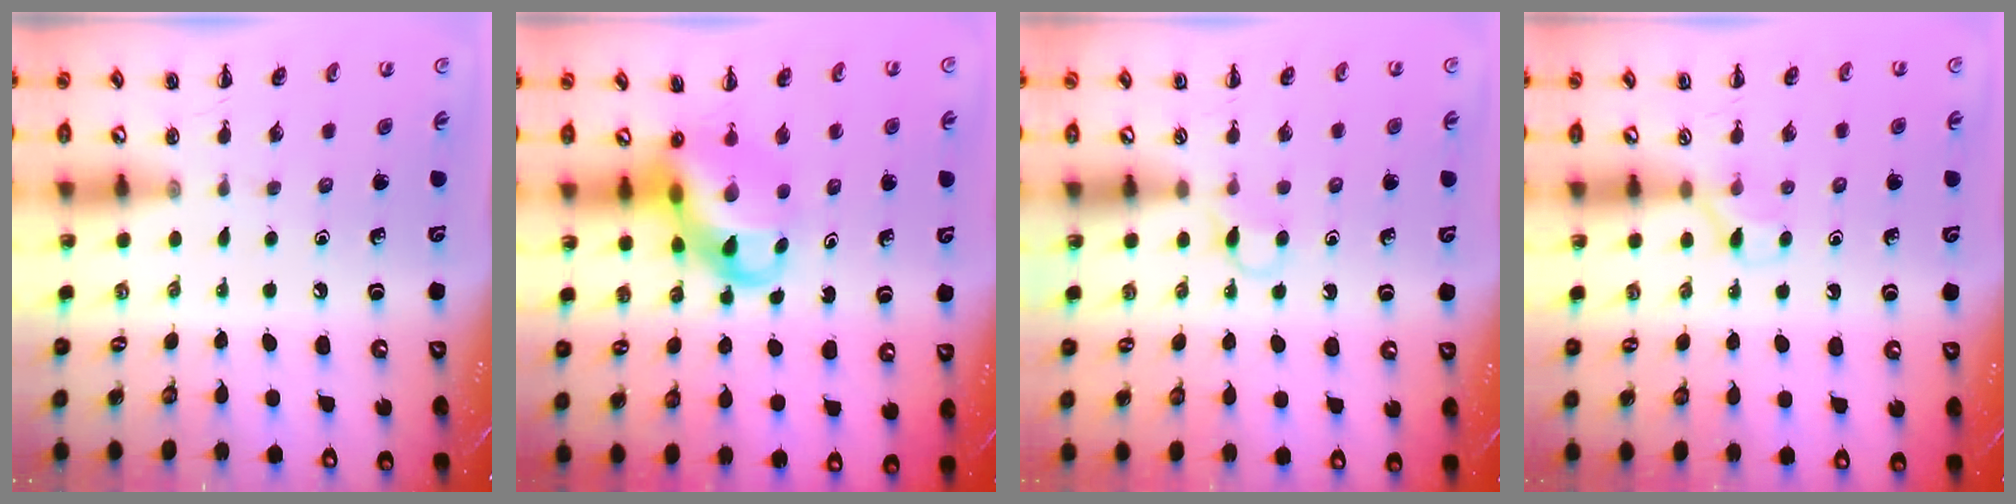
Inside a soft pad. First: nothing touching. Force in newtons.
{"total": 8.5, "press": 8.2, "slide": 2.2}
{"total": 2.8, "press": 2.7, "slide": 0.8}
{"total": 3.4, "press": 3.1, "slide": 1.3}